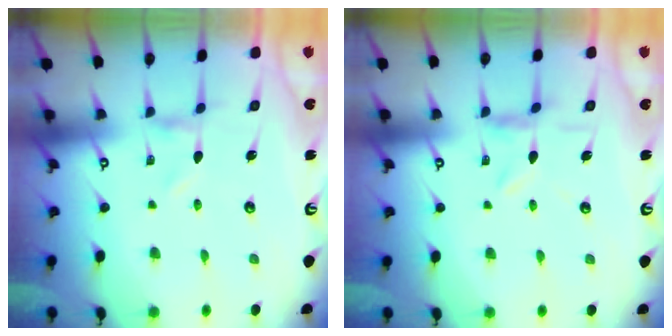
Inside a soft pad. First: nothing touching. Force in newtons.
{"total": 2.8, "press": 2.8, "slide": 0.3}